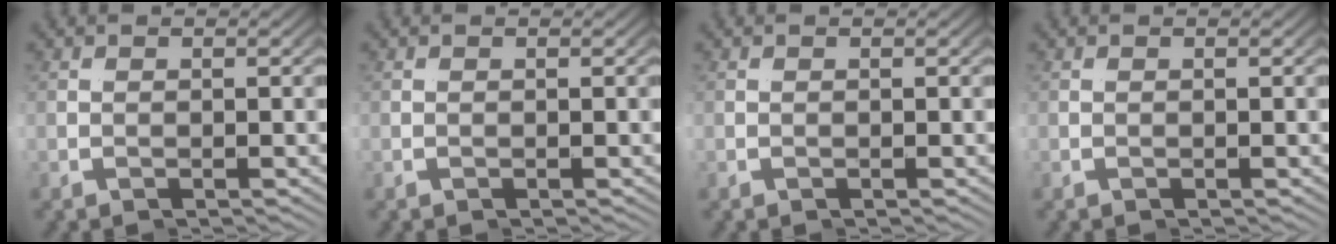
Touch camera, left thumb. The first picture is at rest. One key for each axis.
{"total": 0.0}
{"total": 0.0}
{"total": 0.0}